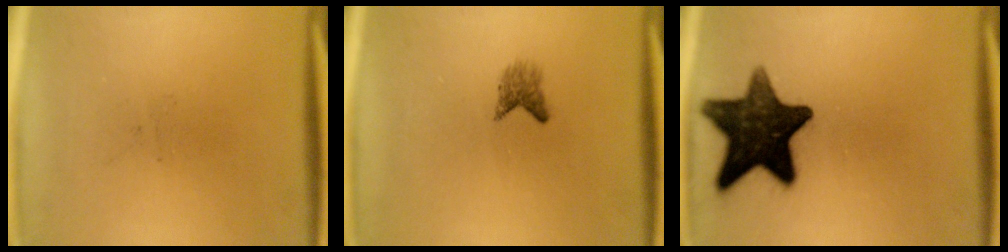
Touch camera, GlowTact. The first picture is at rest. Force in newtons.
{"total": 1.8}
{"total": 14.9}